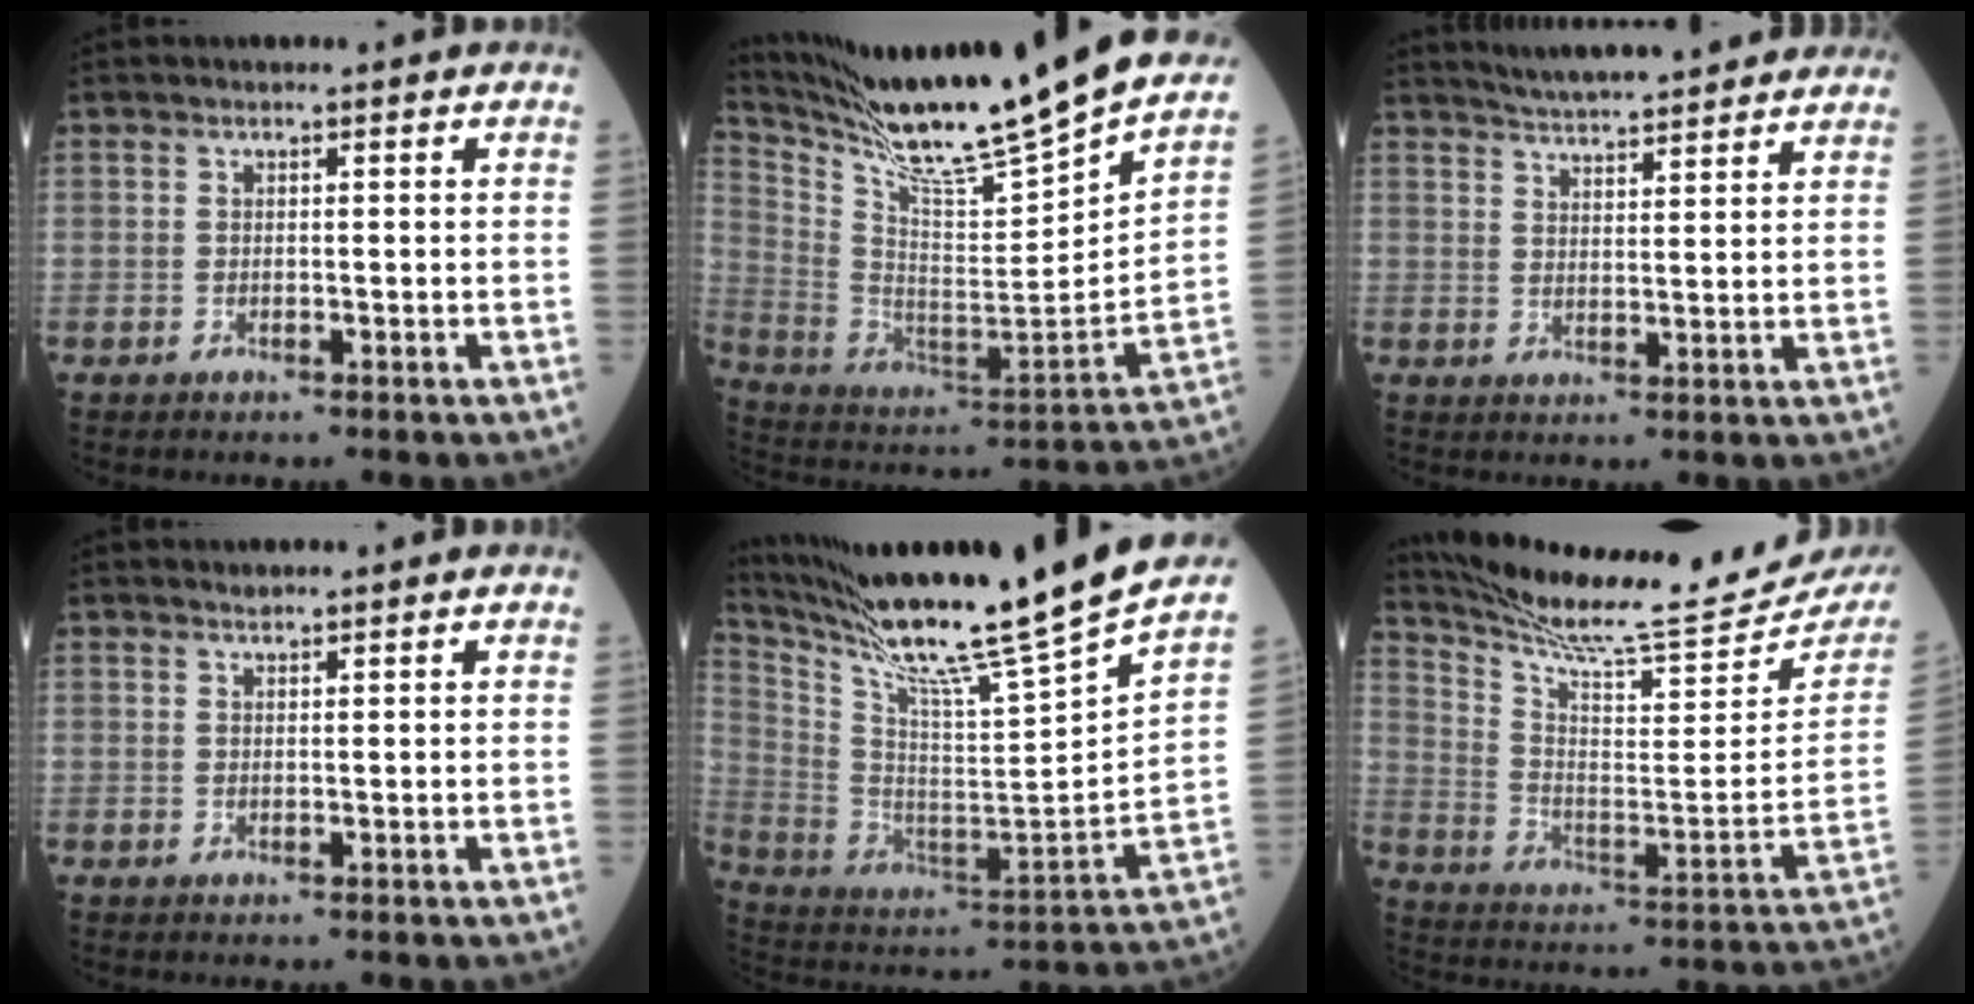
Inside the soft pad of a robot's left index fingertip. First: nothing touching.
{"total": 30.3, "force": [25.9, 0.3, 15.6], "torque": [-0.279, -0.084, 0.385]}
{"total": 12.2, "force": [11.2, 1.3, 4.7], "torque": [-0.073, 0.018, 0.154]}
{"total": 1.0, "force": [1.0, -0.1, 0.1], "torque": [-0.009, 0.010, 0.021]}
{"total": 29.8, "force": [25.0, -1.9, 16.2], "torque": [-0.297, -0.089, 0.378]}
{"total": 22.3, "force": [20.8, -0.2, 8.0], "torque": [-0.149, -0.108, 0.302]}